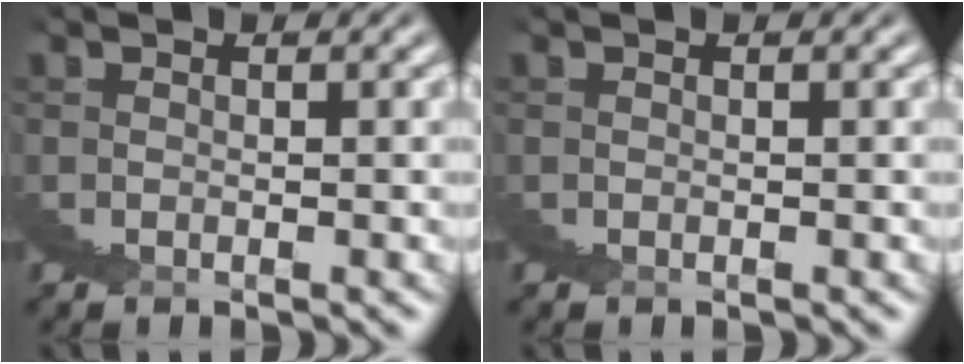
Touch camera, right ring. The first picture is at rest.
{"total": 0.0}